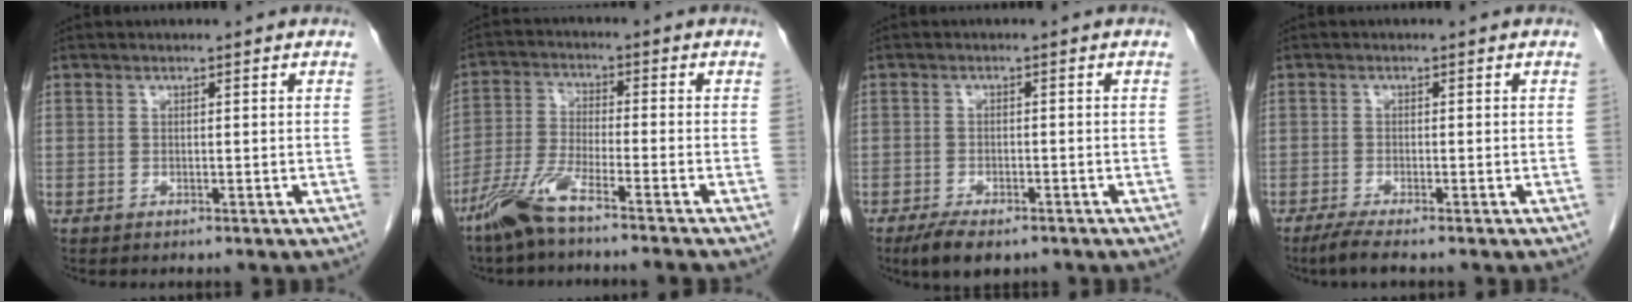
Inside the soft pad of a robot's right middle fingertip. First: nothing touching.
{"total": 7.4, "force": [-5.8, -0.3, 4.7], "torque": [-0.105, -0.023, -0.119]}
{"total": 5.2, "force": [-3.7, 2.0, 3.0], "torque": [-0.051, -0.007, -0.057]}
{"total": 2.7, "force": [-2.1, -0.2, 1.7], "torque": [-0.040, -0.008, -0.043]}